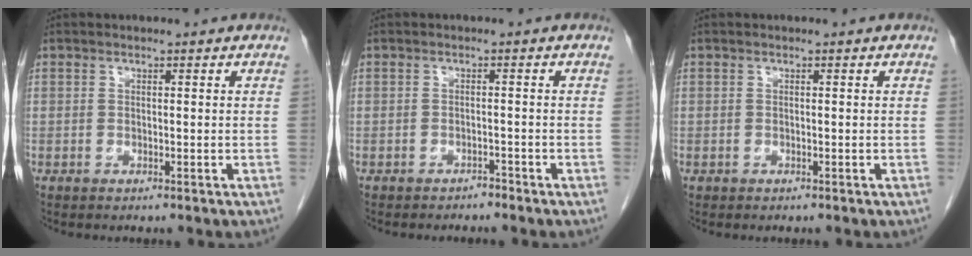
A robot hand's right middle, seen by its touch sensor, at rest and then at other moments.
{"total": 1.3, "force": [-1.2, 0.2, 0.2], "torque": [-0.006, -0.002, -0.018]}
{"total": 0.0}